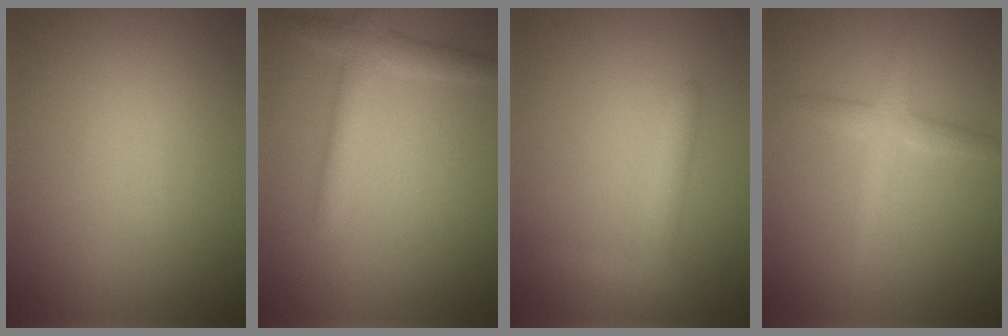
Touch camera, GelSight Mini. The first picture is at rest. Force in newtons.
{"total": 2.9, "press": 2.9, "slide": 0.2}
{"total": 2.6, "press": 2.6, "slide": 0.2}
{"total": 2.4, "press": 2.4, "slide": 0.0}